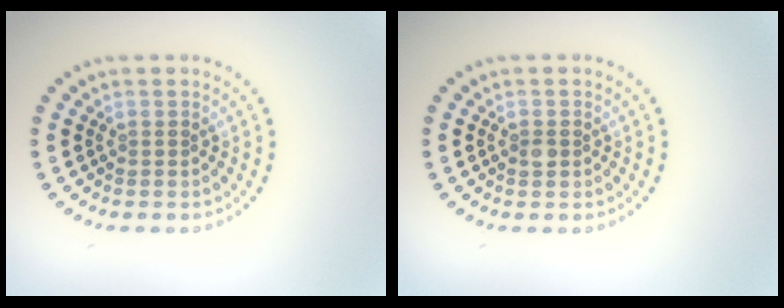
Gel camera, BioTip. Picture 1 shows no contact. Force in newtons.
{"total": 0.9, "press": 0.9, "slide": 0.0}